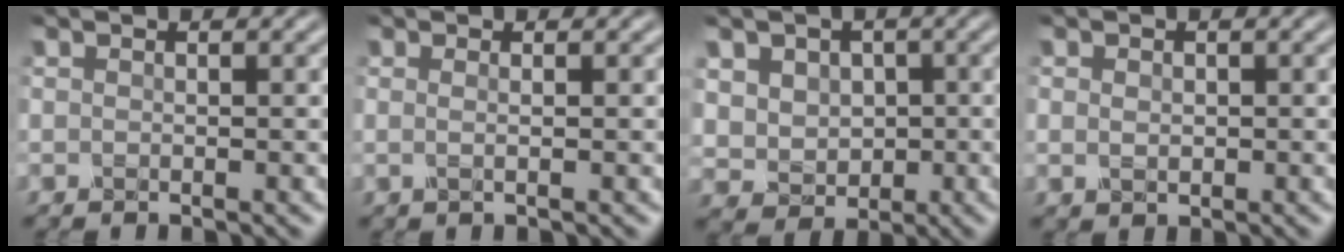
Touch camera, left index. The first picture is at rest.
{"total": 1.0, "force": [0.1, 0.4, 0.9], "torque": [-0.015, -0.001, -0.005]}
{"total": 4.7, "force": [1.0, 4.1, 2.1], "torque": [-0.045, 0.003, 0.016]}
{"total": 1.2, "force": [0.1, 0.9, 0.7], "torque": [-0.014, -0.002, 0.004]}